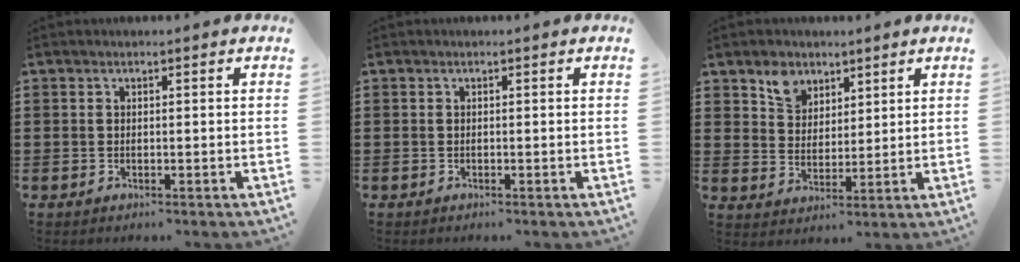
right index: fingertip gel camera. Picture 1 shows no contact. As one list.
[{"total": 0.0}, {"total": 4.9, "force": [3.4, 3.4, 0.9], "torque": [-0.029, 0.009, 0.063]}]